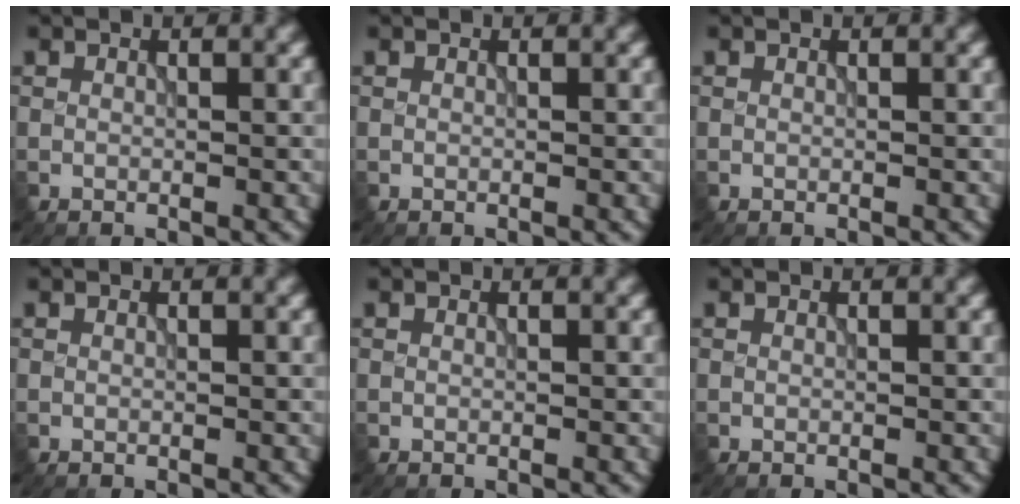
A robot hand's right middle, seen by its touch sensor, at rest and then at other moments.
{"total": 0.0}
{"total": 0.0}
{"total": 0.0}
{"total": 0.0}
{"total": 0.0}